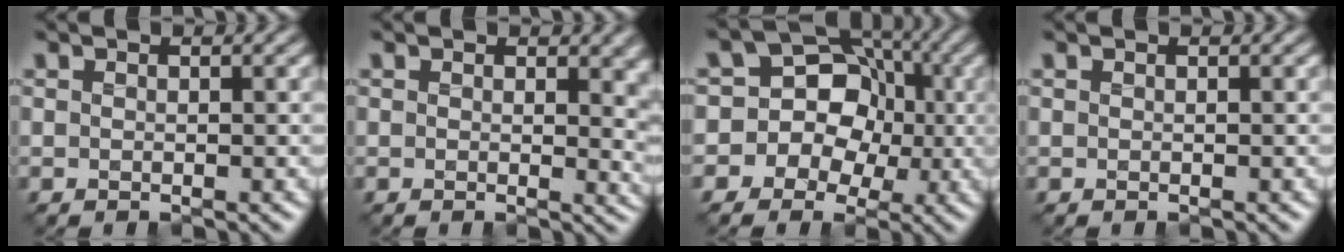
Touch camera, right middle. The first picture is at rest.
{"total": 4.2, "force": [1.7, 2.6, 2.9], "torque": [-0.038, -0.009, 0.030]}
{"total": 11.7, "force": [-0.5, 10.8, 4.4], "torque": [-0.075, 0.056, -0.048]}
{"total": 0.0}